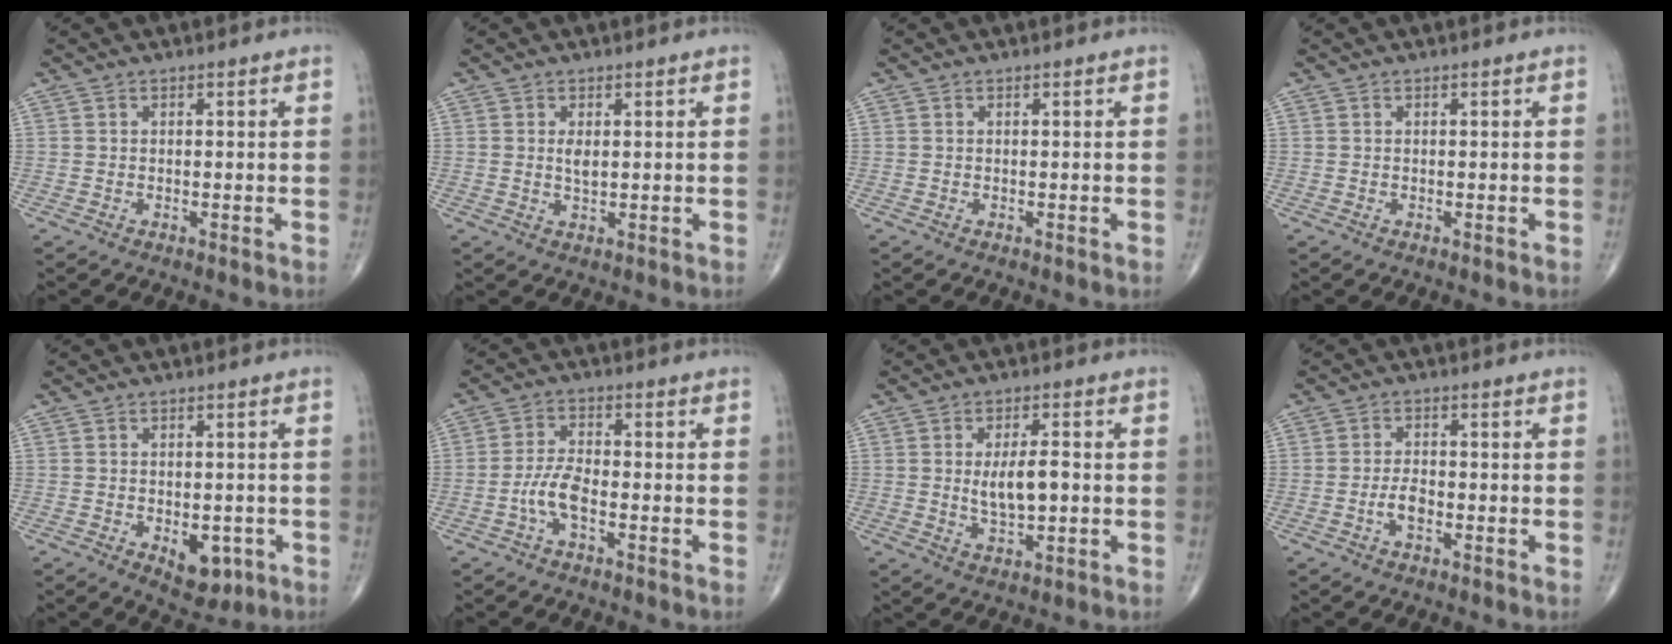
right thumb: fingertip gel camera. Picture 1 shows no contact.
{"total": 2.0, "force": [0.4, 1.0, 1.7], "torque": [-0.031, -0.005, 0.009]}
{"total": 0.0}
{"total": 0.0}
{"total": 6.4, "force": [-2.1, 3.8, 4.7], "torque": [-0.042, 0.003, -0.015]}
{"total": 4.9, "force": [-2.0, 1.8, 4.2], "torque": [-0.088, 0.018, -0.041]}
{"total": 7.0, "force": [0.0, 3.0, 6.4], "torque": [-0.108, -0.002, 0.003]}
{"total": 3.1, "force": [-1.2, 1.4, 2.5], "torque": [-0.044, 0.007, -0.024]}